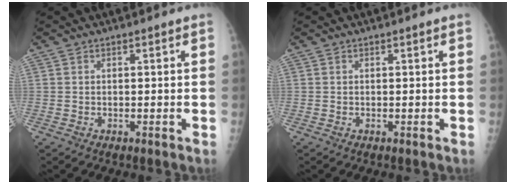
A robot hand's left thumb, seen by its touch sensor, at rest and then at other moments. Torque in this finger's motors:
{"motor_torque": [0.00, 0.00, -0.02, -0.02, 0.00]}